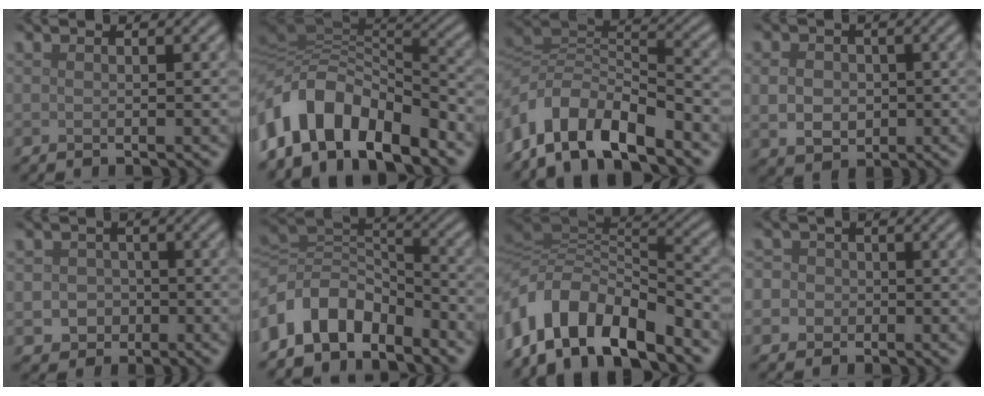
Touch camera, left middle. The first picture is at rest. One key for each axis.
{"total": 10.7, "fx": -5.7, "fy": 5.9, "fz": 6.8, "tx": -0.119, "ty": 0.010, "tz": -0.106}
{"total": 8.8, "fx": -5.3, "fy": 3.9, "fz": 5.9, "tx": -0.097, "ty": 0.005, "tz": -0.107}
{"total": 3.5, "fx": -0.2, "fy": 2.9, "fz": 2.0, "tx": -0.043, "ty": -0.004, "tz": -0.004}
{"total": 3.2, "fx": -0.9, "fy": 2.9, "fz": 0.9, "tx": 0.010, "ty": 0.000, "tz": -0.025}
{"total": 8.6, "fx": -5.1, "fy": 5.4, "fz": 4.4, "tx": -0.068, "ty": 0.002, "tz": -0.102}
{"total": 10.9, "fx": -5.7, "fy": 5.3, "fz": 7.6, "tx": -0.133, "ty": 0.002, "tz": -0.105}
{"total": 5.1, "fx": -0.8, "fy": 4.8, "fz": 1.4, "tx": -0.013, "ty": 0.019, "tz": -0.049}